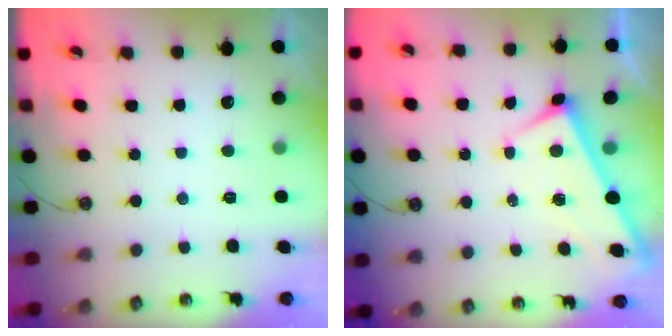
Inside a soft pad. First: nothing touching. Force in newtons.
{"total": 1.9, "press": 1.9, "slide": 0.1}